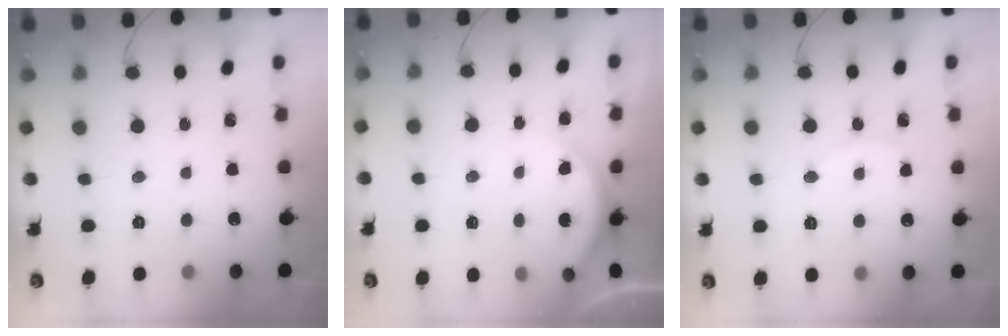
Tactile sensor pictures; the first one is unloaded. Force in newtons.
{"total": 2.8, "press": 2.8, "slide": 0.6}
{"total": 7.8, "press": 7.8, "slide": 0.4}